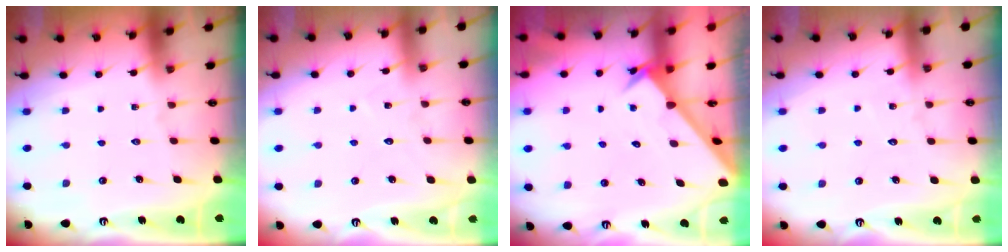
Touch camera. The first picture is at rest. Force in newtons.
{"total": 4.8, "press": 4.7, "slide": 0.5}
{"total": 2.5, "press": 2.5, "slide": 0.2}
{"total": 2.8, "press": 2.8, "slide": 0.3}